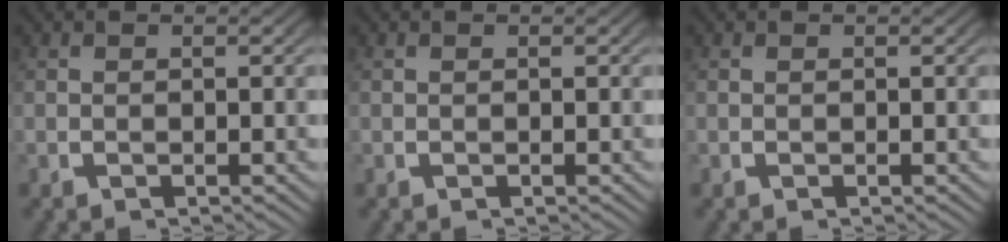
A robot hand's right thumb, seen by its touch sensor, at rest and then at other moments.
{"total": 0.0}
{"total": 0.0}